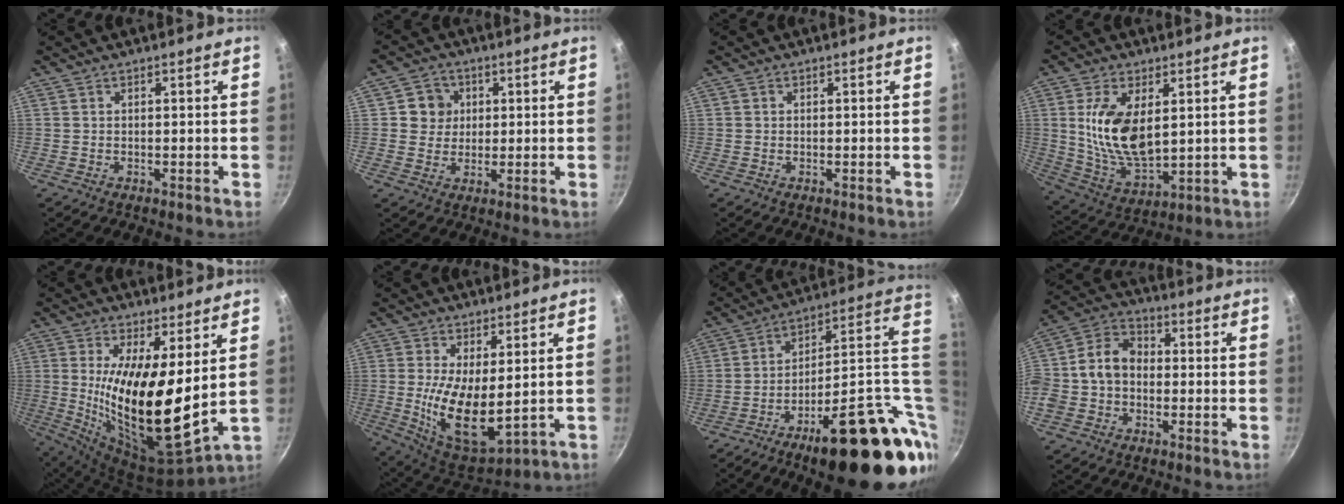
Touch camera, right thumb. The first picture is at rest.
{"total": 5.7, "force": [1.3, 5.4, 1.4], "torque": [0.017, 0.001, 0.013]}
{"total": 0.6, "force": [0.0, 0.5, 0.1], "torque": [0.001, 0.003, -0.001]}
{"total": 14.5, "force": [2.9, 7.6, 12.0], "torque": [-0.218, -0.025, 0.067]}
{"total": 19.5, "force": [3.6, 6.3, 18.1], "torque": [-0.323, -0.062, 0.067]}
{"total": 13.0, "force": [0.5, 5.5, 11.7], "torque": [-0.209, -0.028, 0.023]}
{"total": 30.5, "force": [-5.4, 11.8, 27.6], "torque": [-0.353, 0.029, -0.076]}
{"total": 10.8, "force": [-1.3, 8.4, 6.7], "torque": [-0.100, 0.038, -0.047]}